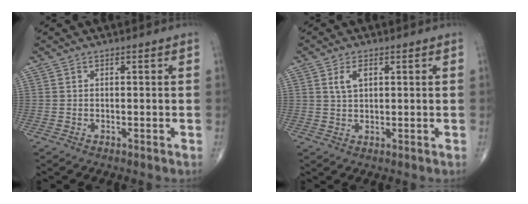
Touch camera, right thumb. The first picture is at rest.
{"total": 3.3, "force": [1.2, 1.8, 2.5], "torque": [-0.046, 0.000, 0.026]}